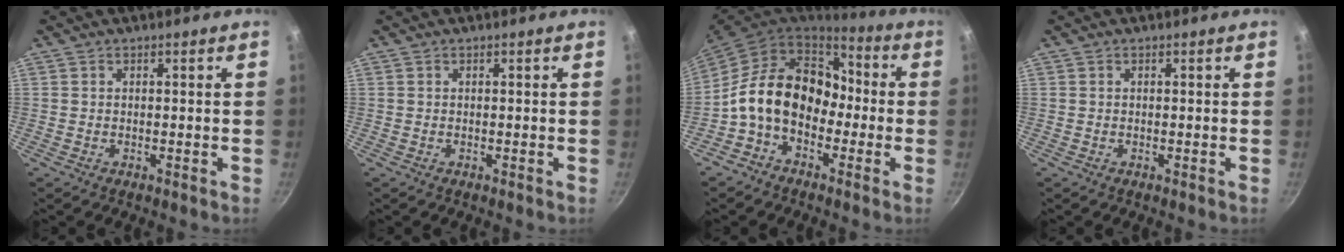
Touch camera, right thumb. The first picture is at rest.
{"total": 0.0}
{"total": 15.8, "force": [-2.3, 11.8, 10.2], "torque": [-0.145, 0.053, -0.057]}
{"total": 0.0}